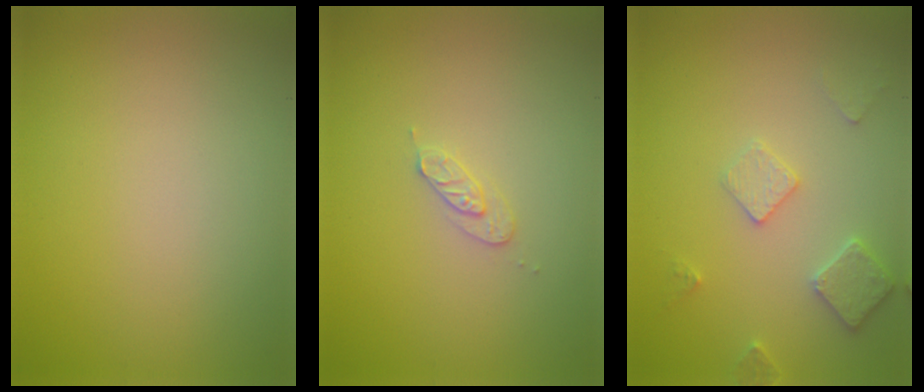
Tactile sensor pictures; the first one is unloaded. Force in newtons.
{"total": 1.4, "press": 1.4, "slide": 0.2}
{"total": 2.9, "press": 2.9, "slide": 0.4}